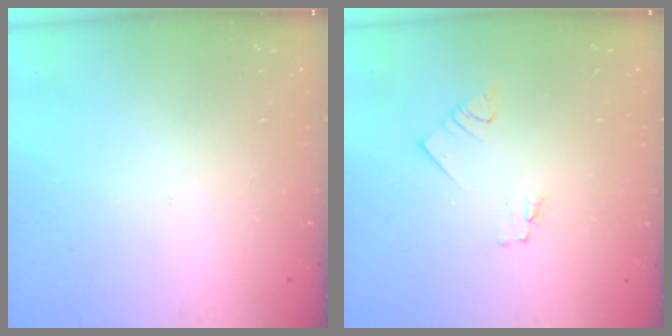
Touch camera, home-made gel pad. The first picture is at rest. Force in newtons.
{"total": 1.2, "press": 1.2, "slide": 0.0}